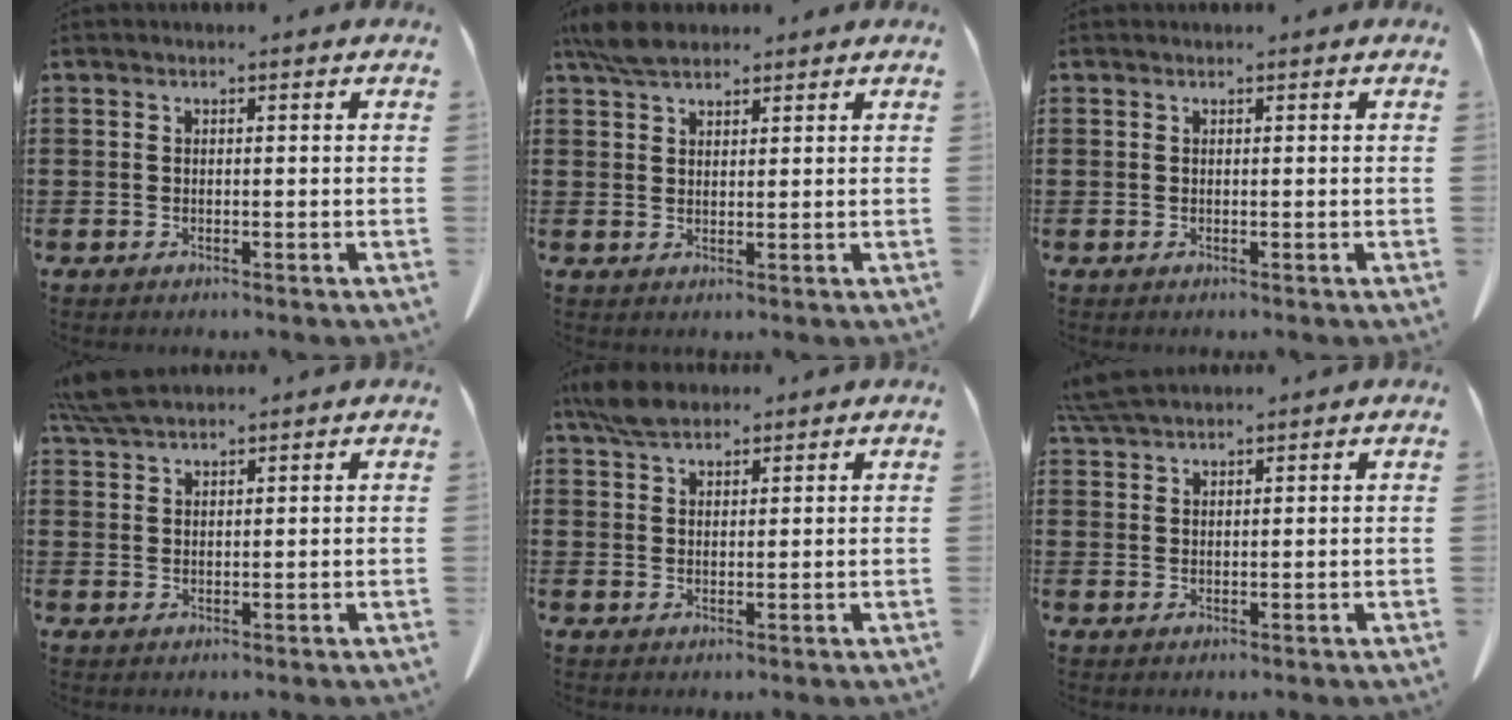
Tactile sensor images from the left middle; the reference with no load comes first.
{"total": 4.3, "force": [3.5, 1.5, 2.0], "torque": [-0.049, -0.001, 0.069]}
{"total": 0.0}
{"total": 4.8, "force": [4.2, 0.7, 2.2], "torque": [-0.056, -0.006, 0.082]}
{"total": 4.3, "force": [3.5, 1.6, 2.0], "torque": [-0.048, 0.000, 0.067]}
{"total": 4.4, "force": [4.1, 0.4, 1.7], "torque": [-0.046, -0.007, 0.079]}